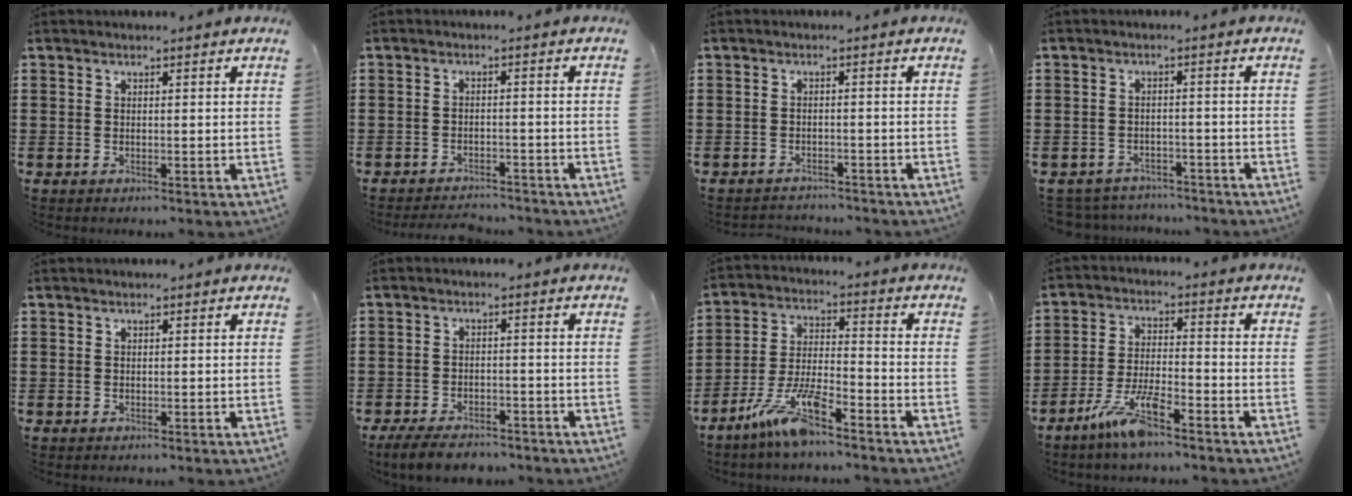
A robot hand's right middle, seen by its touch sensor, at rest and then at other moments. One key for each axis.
{"total": 2.8, "fx": -2.7, "fy": 0.4, "fz": -0.1, "tx": -0.004, "ty": -0.001, "tz": -0.059}
{"total": 2.0, "fx": -1.9, "fy": 0.4, "fz": -0.2, "tx": -0.002, "ty": 0.001, "tz": -0.043}
{"total": 3.1, "fx": -3.0, "fy": 0.7, "fz": -0.2, "tx": -0.004, "ty": 0.000, "tz": -0.066}
{"total": 0.0}
{"total": 4.6, "fx": -4.1, "fy": 1.3, "fz": 1.4, "tx": -0.037, "ty": 0.000, "tz": -0.085}
{"total": 9.1, "fx": -6.7, "fy": 1.5, "fz": 5.9, "tx": -0.139, "ty": -0.007, "tz": -0.132}
{"total": 7.3, "fx": -5.3, "fy": 1.4, "fz": 4.8, "tx": -0.109, "ty": -0.003, "tz": -0.101}